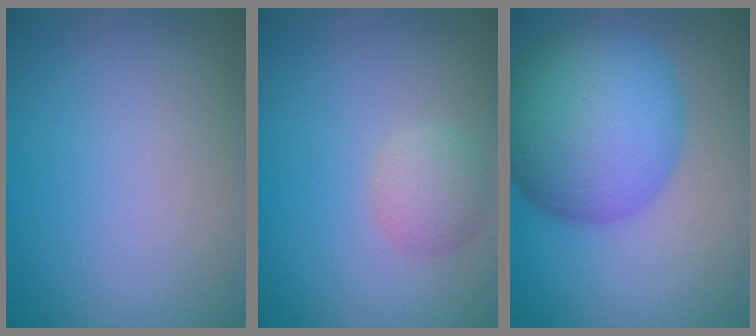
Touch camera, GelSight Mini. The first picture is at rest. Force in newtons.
{"total": 2.3, "press": 2.3, "slide": 0.2}
{"total": 11.6, "press": 11.6, "slide": 0.4}